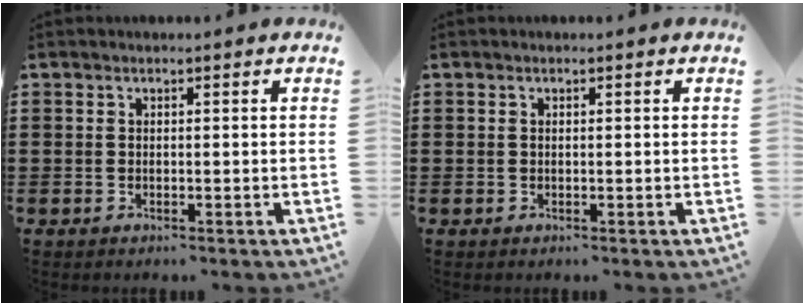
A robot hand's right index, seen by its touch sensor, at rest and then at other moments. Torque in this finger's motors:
{"motor_torque": [-0.02, -0.13, -0.03, 0.00]}